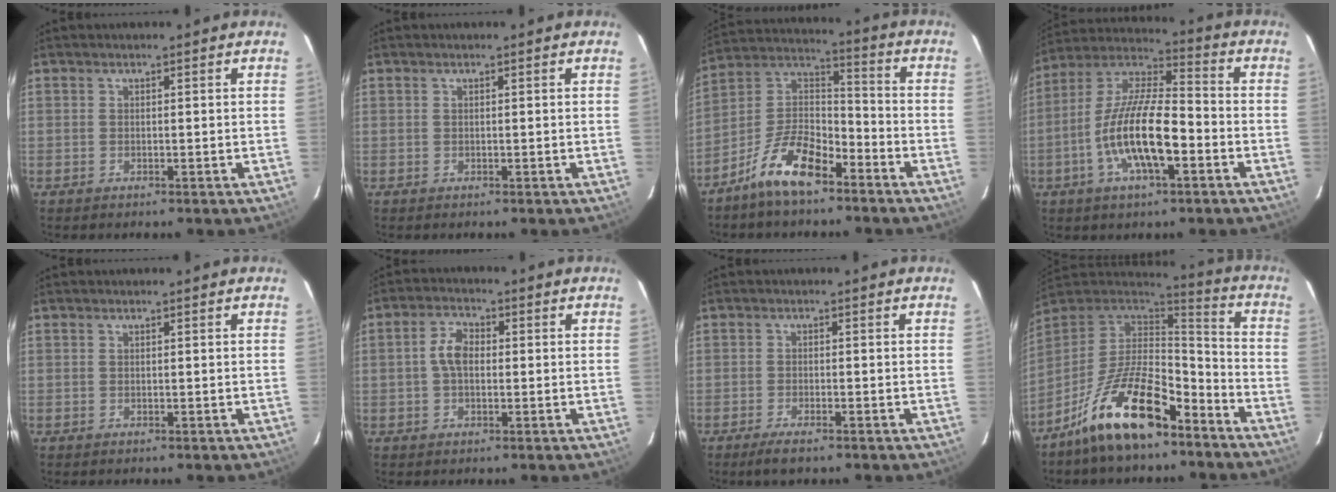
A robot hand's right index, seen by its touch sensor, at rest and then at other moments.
{"total": 0.0}
{"total": 12.6, "force": [-8.3, 4.9, 8.0], "torque": [-0.171, 0.024, -0.158]}
{"total": 15.5, "force": [-5.1, 4.6, 13.8], "torque": [-0.276, -0.003, -0.100]}
{"total": 0.0}
{"total": 4.6, "force": [0.0, 2.9, 3.6], "torque": [-0.073, 0.013, 0.001]}
{"total": 3.1, "force": [-2.4, 0.5, 2.0], "torque": [-0.049, -0.008, -0.046]}
{"total": 18.3, "force": [-11.5, 6.8, 12.5], "torque": [-0.241, -0.005, -0.201]}